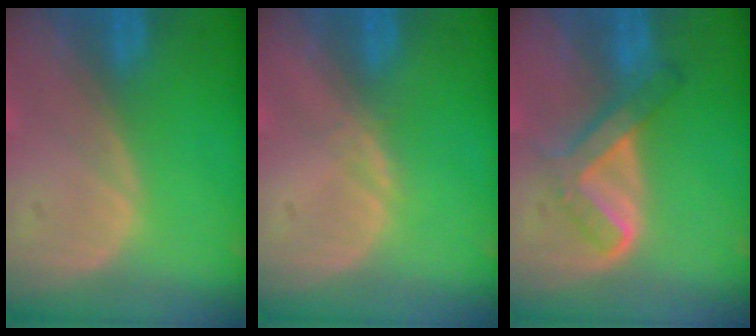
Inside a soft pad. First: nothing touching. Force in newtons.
{"total": 0.6, "press": 0.6, "slide": 0.1}
{"total": 5.6, "press": 5.1, "slide": 2.2}